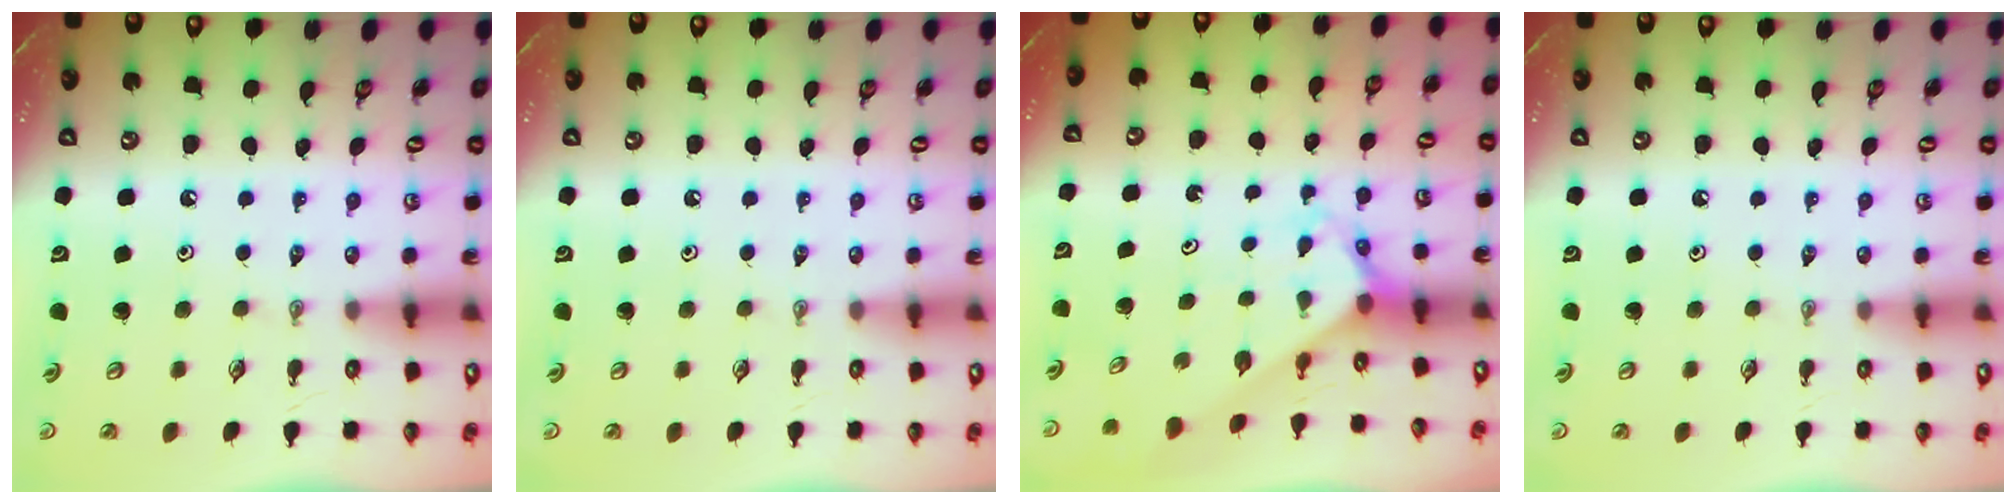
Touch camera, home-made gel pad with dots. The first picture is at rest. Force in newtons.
{"total": 0.0}
{"total": 2.7, "press": 2.7, "slide": 0.2}
{"total": 0.0}